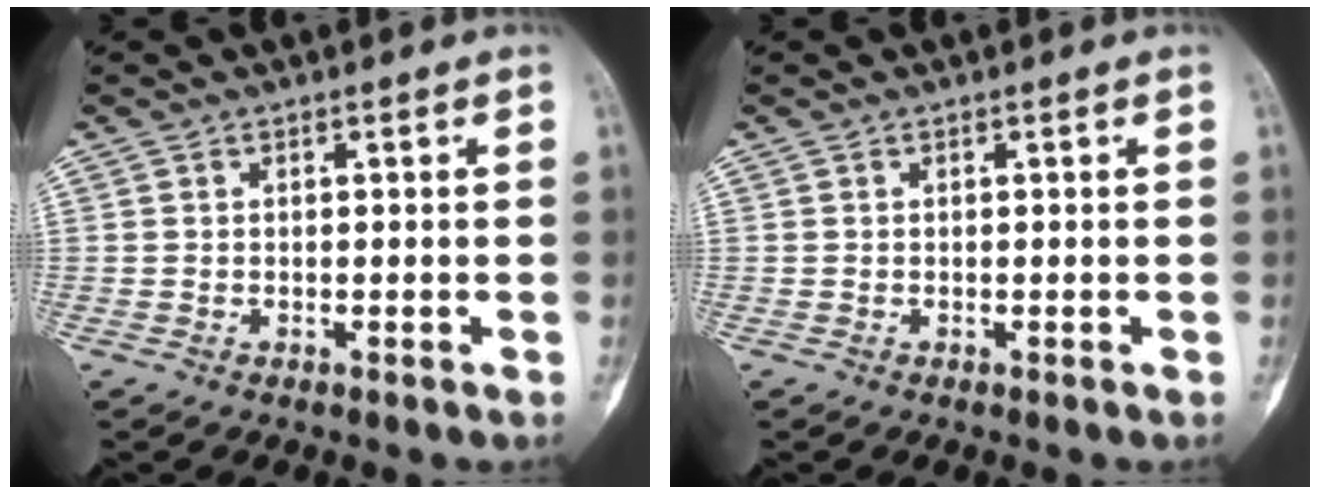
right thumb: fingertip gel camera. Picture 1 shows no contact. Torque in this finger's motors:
{"motor_torque": [0.42, 0.43, 0.00, 0.00, 0.05]}